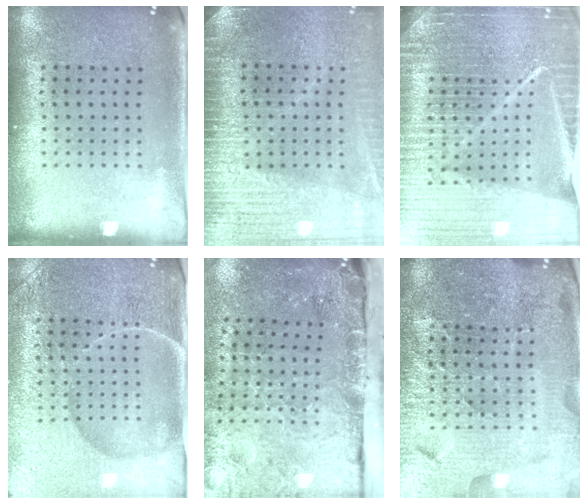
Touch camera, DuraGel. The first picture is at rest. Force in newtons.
{"total": 3.5, "press": 3.1, "slide": 1.7}
{"total": 6.9, "press": 5.9, "slide": 3.5}
{"total": 4.7, "press": 4.4, "slide": 1.6}
{"total": 4.7, "press": 3.6, "slide": 3.1}
{"total": 5.6, "press": 5.1, "slide": 2.4}